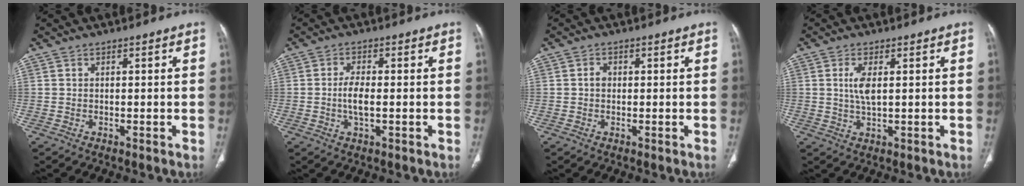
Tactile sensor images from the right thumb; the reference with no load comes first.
{"total": 4.3, "force": [-0.5, 1.6, 3.9], "torque": [-0.081, 0.000, -0.011]}
{"total": 1.4, "force": [0.0, 1.2, 0.8], "torque": [-0.008, 0.004, -0.003]}
{"total": 4.0, "force": [0.8, 1.4, 3.6], "torque": [-0.083, -0.003, 0.017]}